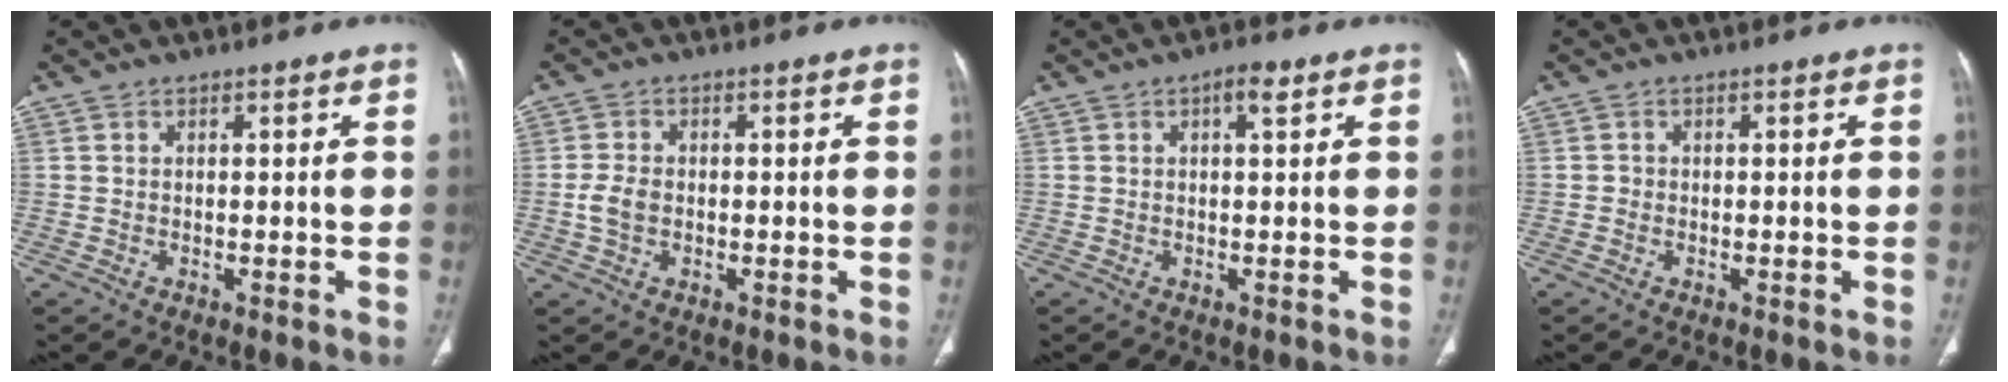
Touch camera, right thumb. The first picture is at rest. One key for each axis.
{"total": 3.6, "fx": -0.5, "fy": 2.5, "fz": 2.5, "tx": -0.055, "ty": 0.008, "tz": -0.010}
{"total": 2.3, "fx": 0.9, "fy": 0.5, "fz": 2.1, "tx": -0.034, "ty": 0.001, "tz": 0.011}
{"total": 0.7, "fx": -0.2, "fy": 0.7, "fz": 0.1, "tx": 0.001, "ty": 0.003, "tz": -0.004}